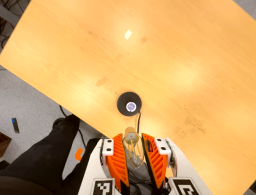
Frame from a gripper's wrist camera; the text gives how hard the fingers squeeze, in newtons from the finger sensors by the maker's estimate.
{"total": 14.6, "left": 16.8, "right": 12.4}